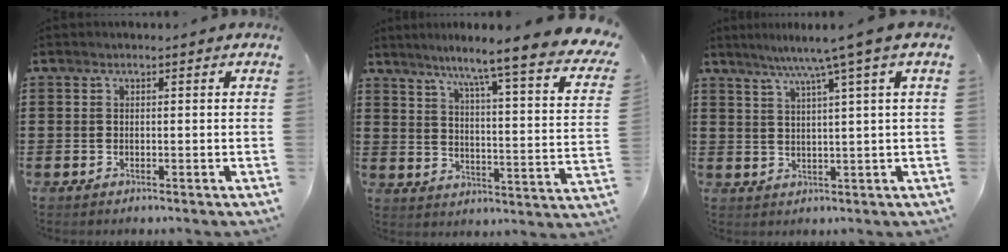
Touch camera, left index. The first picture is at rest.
{"total": 7.3, "force": [5.9, -1.1, 4.2], "torque": [-0.091, -0.060, 0.084]}
{"total": 5.6, "force": [3.5, -1.0, 4.2], "torque": [-0.092, -0.010, 0.055]}